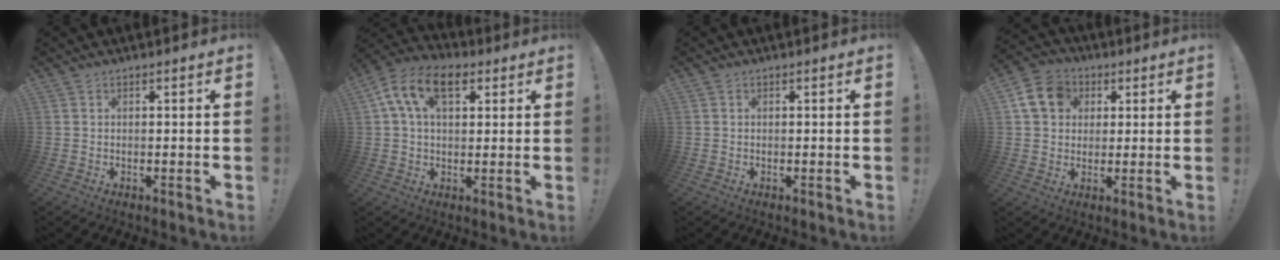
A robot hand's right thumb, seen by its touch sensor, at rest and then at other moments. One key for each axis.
{"total": 12.8, "fx": 4.7, "fy": 7.5, "fz": 9.2, "tx": -0.163, "ty": 0.001, "tz": 0.087}
{"total": 0.0}
{"total": 11.6, "fx": 3.7, "fy": 9.6, "fz": 5.2, "tx": -0.075, "ty": 0.000, "tz": 0.078}